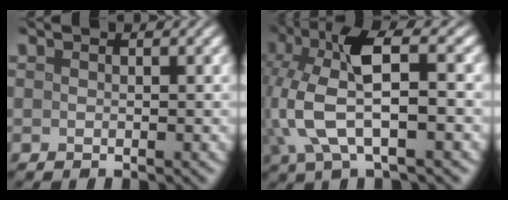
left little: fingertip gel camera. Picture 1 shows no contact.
{"total": 8.6, "force": [-0.2, 3.1, 8.0], "torque": [-0.184, 0.017, -0.011]}